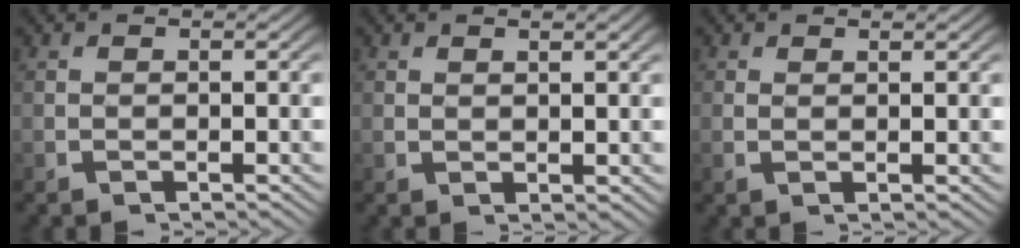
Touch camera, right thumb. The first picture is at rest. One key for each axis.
{"total": 1.0, "fx": 0.8, "fy": 0.0, "fz": 0.6, "tx": -0.009, "ty": -0.002, "tz": 0.021}
{"total": 1.1, "fx": 0.6, "fy": -0.2, "fz": 0.9, "tx": -0.021, "ty": -0.005, "tz": 0.016}